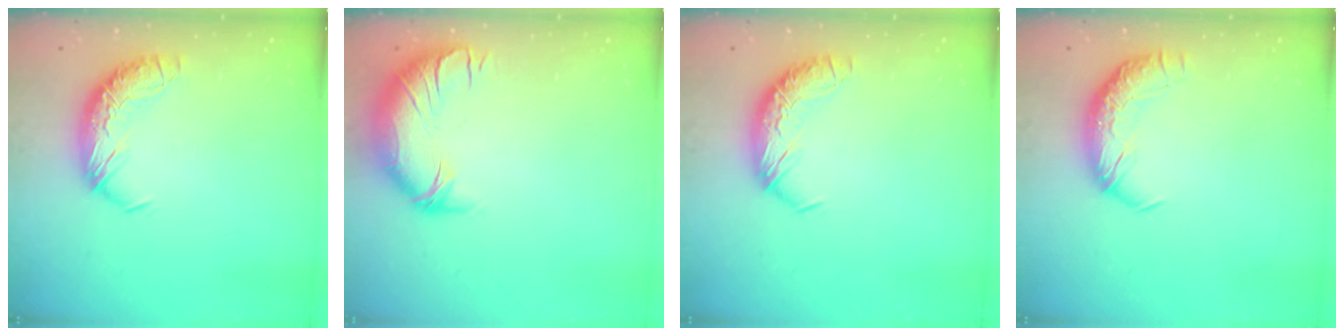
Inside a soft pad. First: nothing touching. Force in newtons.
{"total": 3.8, "press": 3.0, "slide": 2.2}
{"total": 0.0}
{"total": 2.5, "press": 1.3, "slide": 2.2}